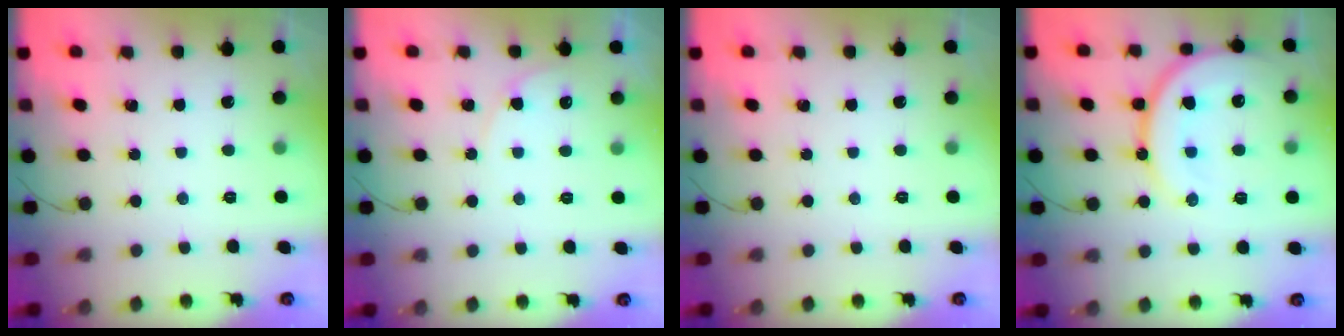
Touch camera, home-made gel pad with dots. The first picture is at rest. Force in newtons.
{"total": 3.6, "press": 3.6, "slide": 0.5}
{"total": 0.0}
{"total": 16.6, "press": 16.5, "slide": 1.6}